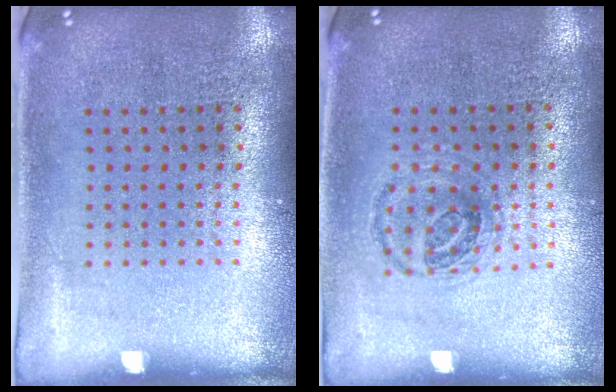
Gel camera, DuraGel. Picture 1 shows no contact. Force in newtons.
{"total": 0.9, "press": 0.9, "slide": 0.2}